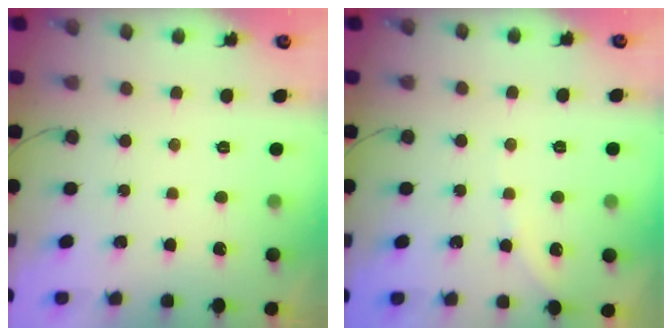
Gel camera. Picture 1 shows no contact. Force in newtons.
{"total": 3.1, "press": 3.0, "slide": 0.5}